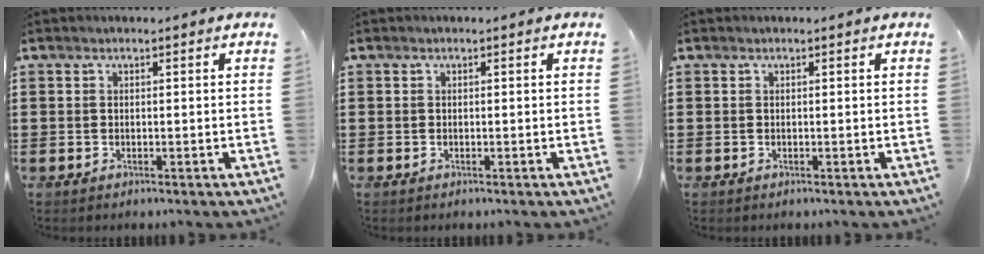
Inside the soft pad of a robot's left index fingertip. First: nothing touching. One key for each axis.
{"total": 0.0}
{"total": 0.0}